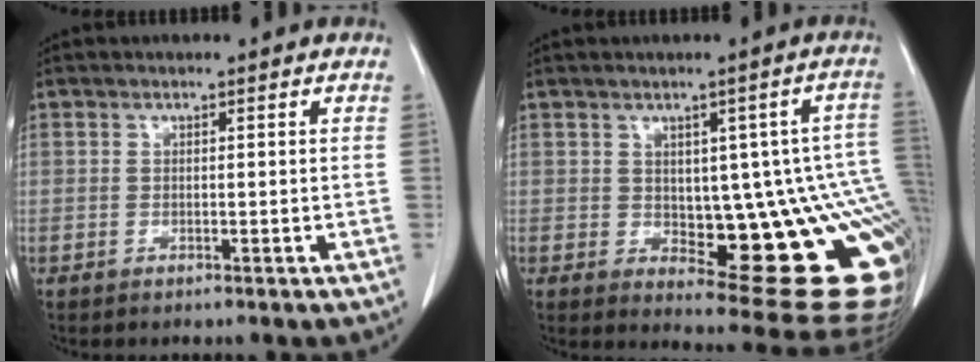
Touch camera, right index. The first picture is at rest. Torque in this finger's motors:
{"motor_torque": [1.42, -0.53, 0.25, 0.02]}